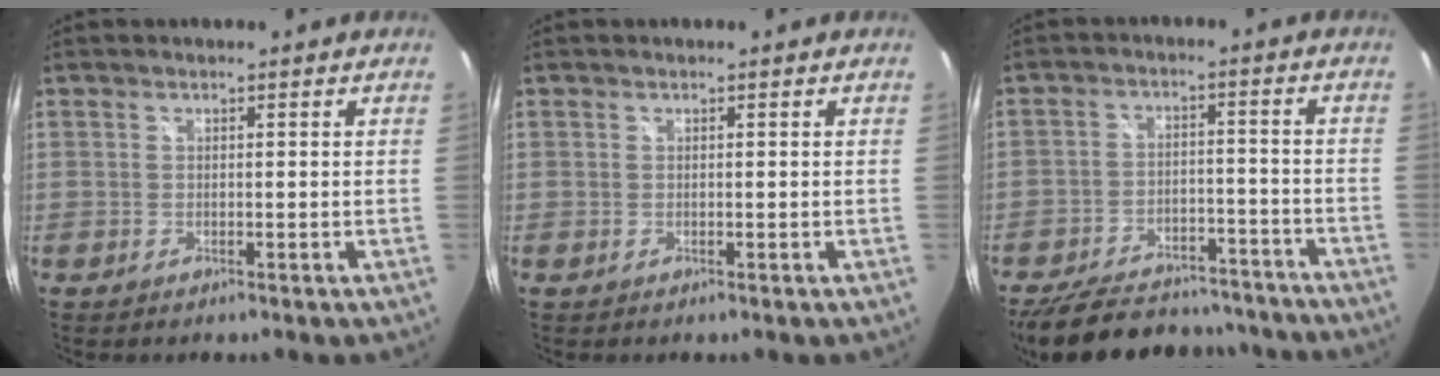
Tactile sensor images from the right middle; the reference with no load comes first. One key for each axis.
{"total": 0.0}
{"total": 22.0, "fx": -18.5, "fy": 8.1, "fz": 8.6, "tx": -0.184, "ty": 0.018, "tz": -0.249}